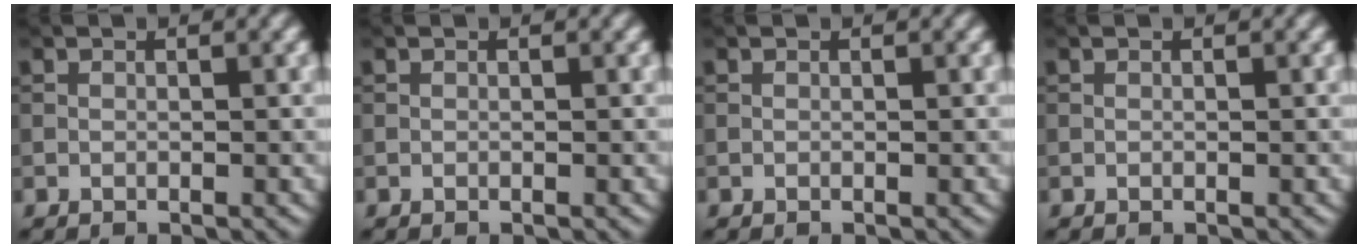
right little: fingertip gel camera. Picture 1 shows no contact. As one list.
[{"total": 0.0}, {"total": 0.0}, {"total": 0.0}]